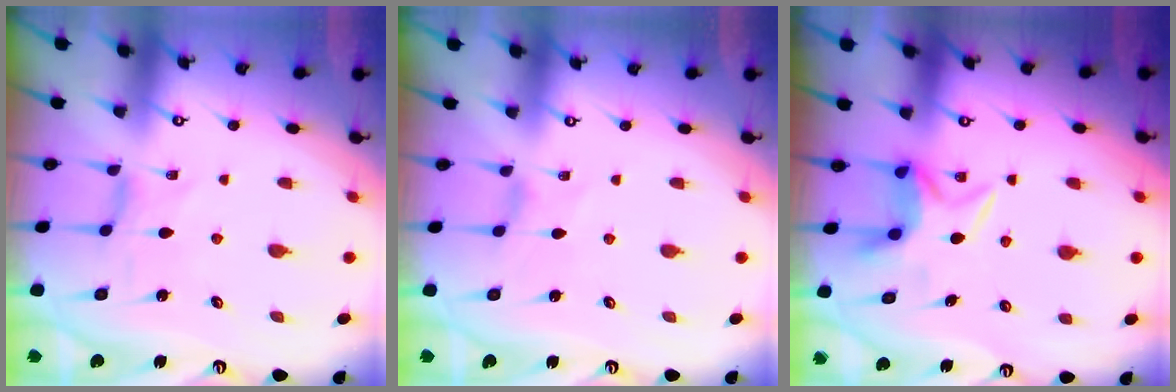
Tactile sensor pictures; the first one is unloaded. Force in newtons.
{"total": 0.7, "press": 0.7, "slide": 0.3}
{"total": 5.3, "press": 5.2, "slide": 0.9}